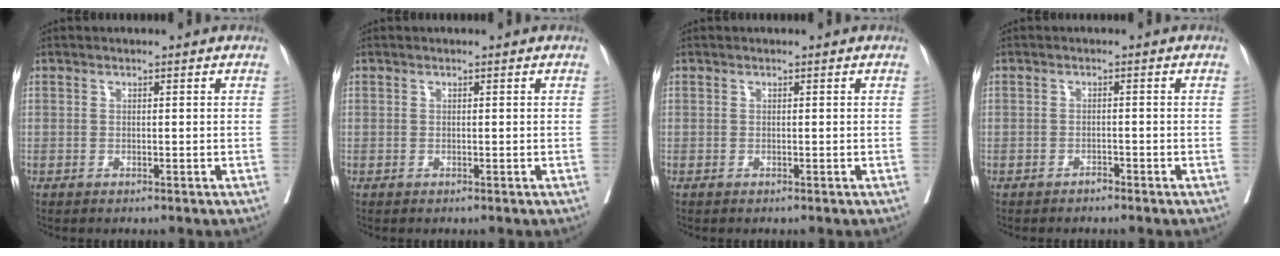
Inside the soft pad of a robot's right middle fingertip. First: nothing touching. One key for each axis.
{"total": 0.0}
{"total": 0.0}
{"total": 0.9, "fx": -0.9, "fy": 0.2, "fz": 0.3, "tx": -0.005, "ty": 0.001, "tz": -0.014}